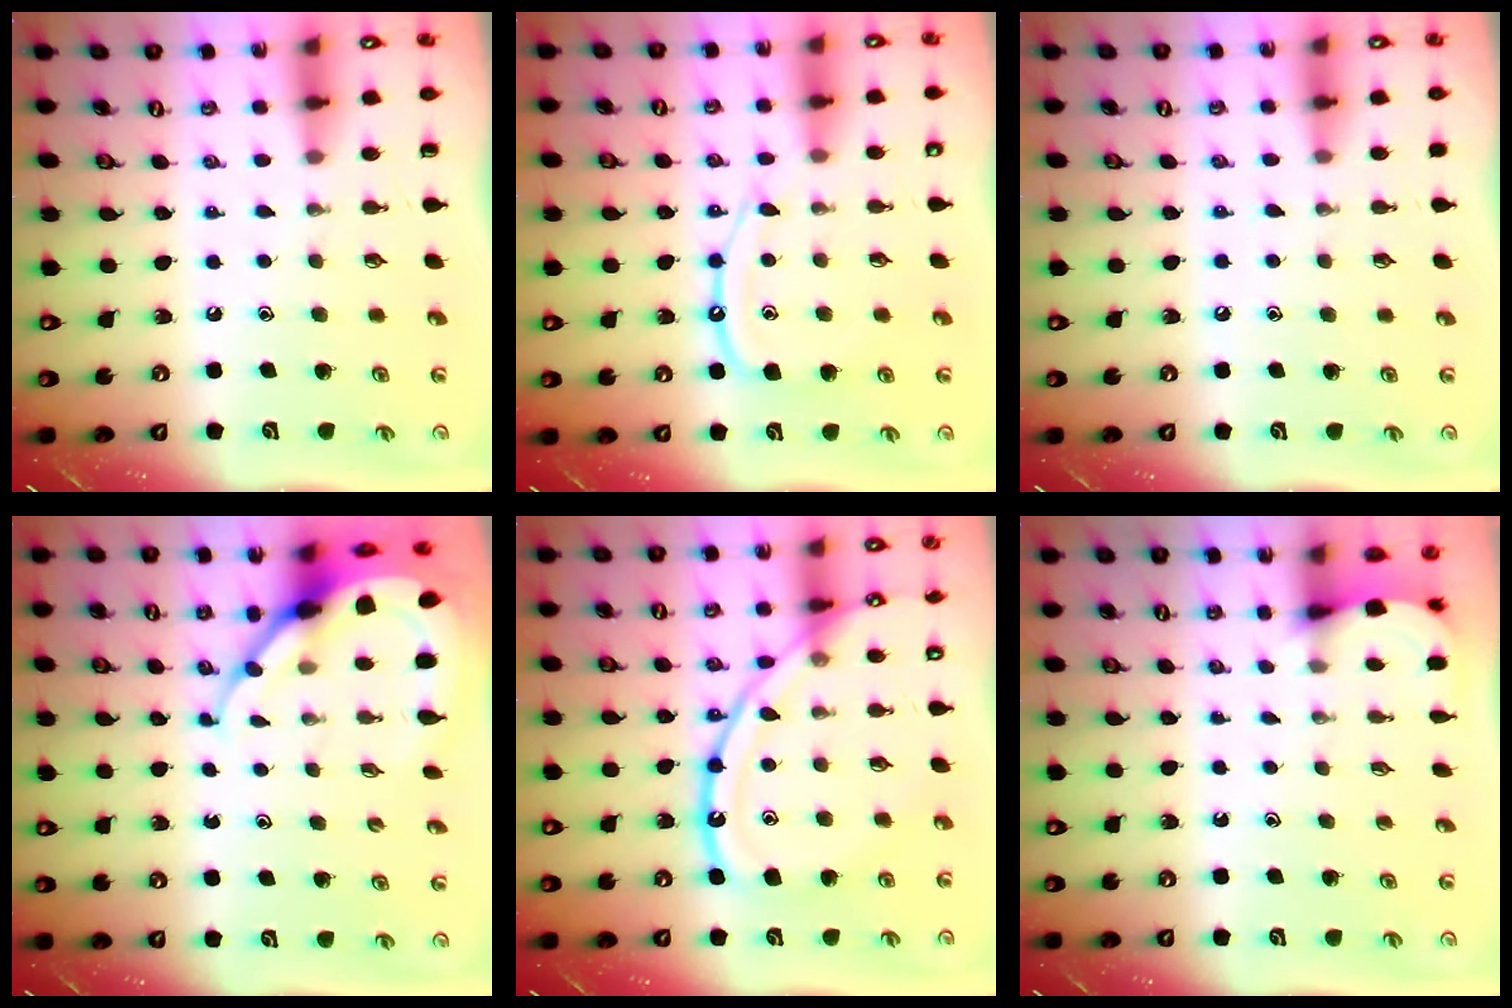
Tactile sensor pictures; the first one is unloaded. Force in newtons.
{"total": 11.4, "press": 11.4, "slide": 1.2}
{"total": 5.3, "press": 5.2, "slide": 0.7}
{"total": 9.4, "press": 9.3, "slide": 0.9}
{"total": 17.4, "press": 17.4, "slide": 1.5}
{"total": 2.5, "press": 2.5, "slide": 0.2}